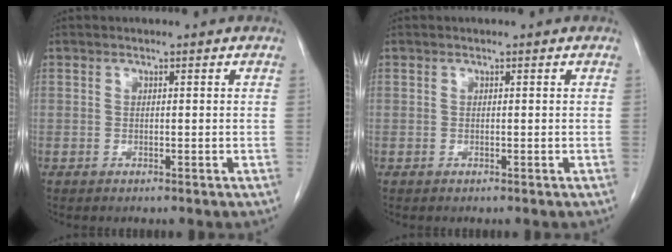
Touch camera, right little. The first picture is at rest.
{"total": 0.0}